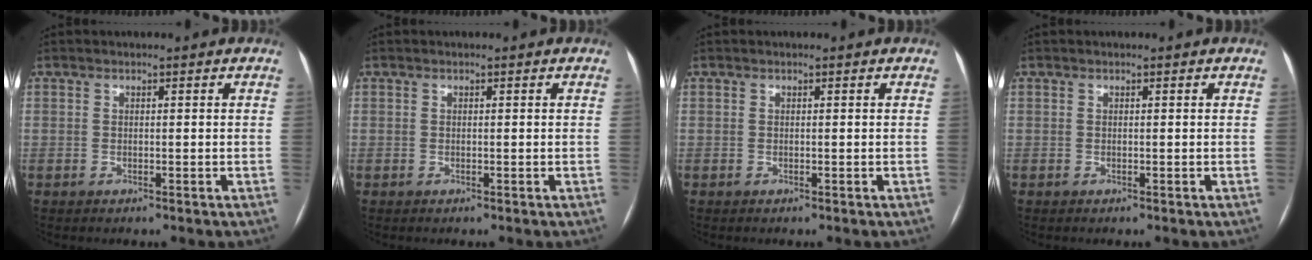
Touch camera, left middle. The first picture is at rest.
{"total": 0.0}
{"total": 0.0}
{"total": 0.0}